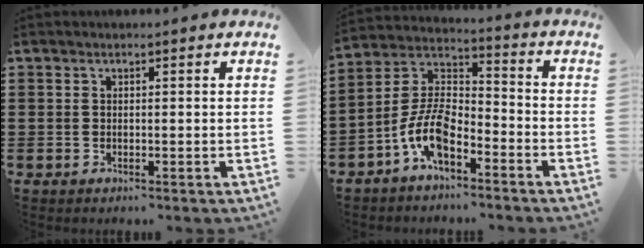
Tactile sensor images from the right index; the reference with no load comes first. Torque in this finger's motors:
{"motor_torque": [2.14, 0.00, 1.05, 0.21]}